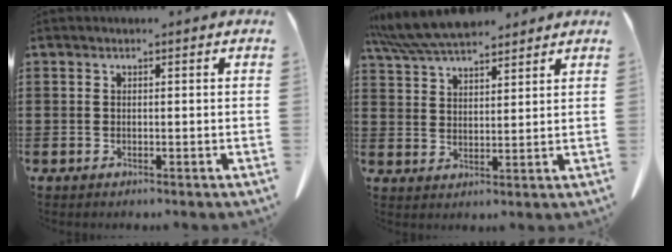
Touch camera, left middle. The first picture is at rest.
{"total": 8.0, "force": [7.0, 1.8, 3.4], "torque": [-0.089, -0.014, 0.131]}